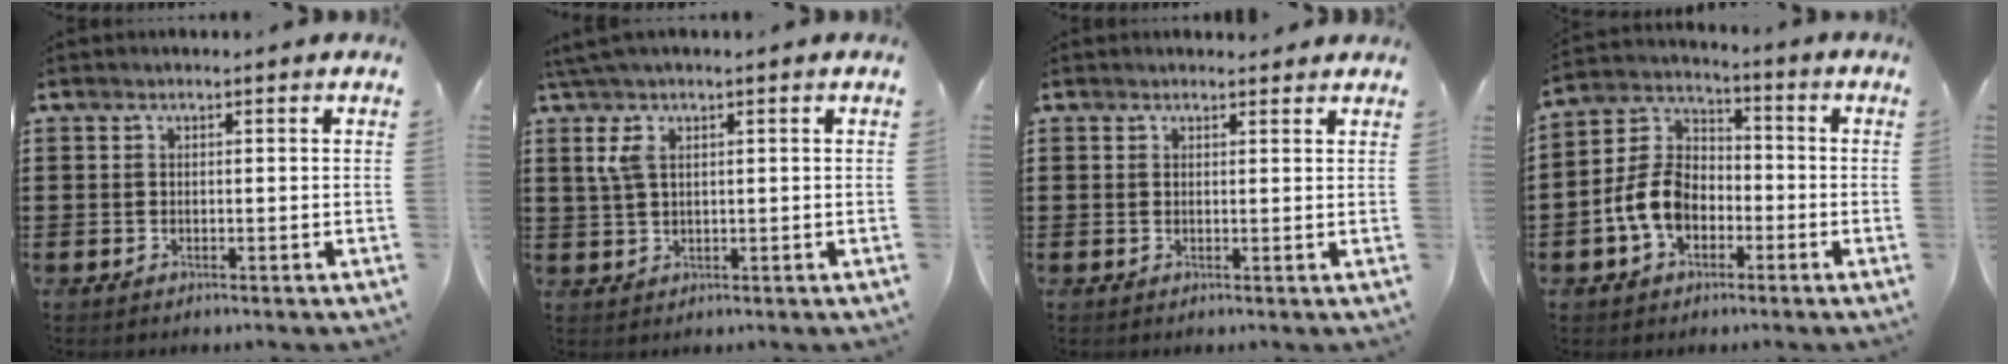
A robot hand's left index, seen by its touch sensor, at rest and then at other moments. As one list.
[{"total": 4.0, "force": [1.1, 1.1, 3.7], "torque": [-0.083, 0.001, 0.015]}, {"total": 1.1, "force": [1.0, 0.2, 0.3], "torque": [-0.008, 0.000, 0.020]}, {"total": 8.6, "force": [-3.1, 6.1, 5.3], "torque": [-0.146, 0.008, -0.068]}]